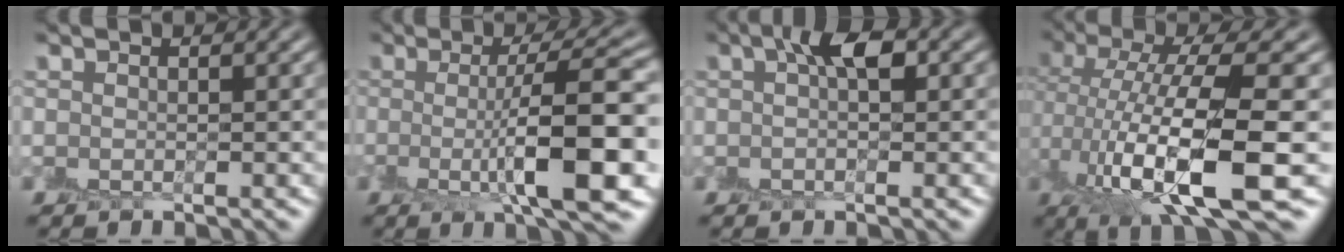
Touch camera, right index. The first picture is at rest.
{"total": 8.8, "force": [-0.8, 1.6, 8.6], "torque": [-0.125, -0.011, -0.010]}
{"total": 3.0, "force": [0.8, 1.0, 2.7], "torque": [-0.040, 0.009, 0.006]}
{"total": 10.3, "force": [-1.6, 2.7, 9.8], "torque": [-0.182, -0.001, -0.026]}